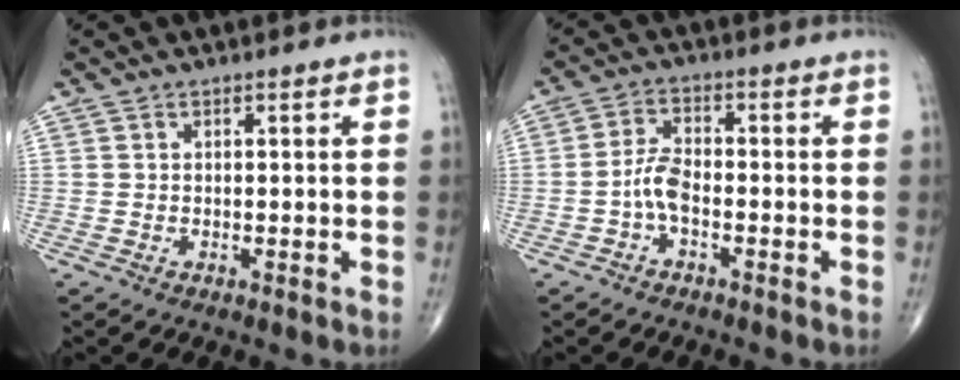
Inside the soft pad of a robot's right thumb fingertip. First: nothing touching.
{"total": 4.3, "force": [-1.6, 1.9, 3.5], "torque": [-0.070, 0.020, -0.036]}